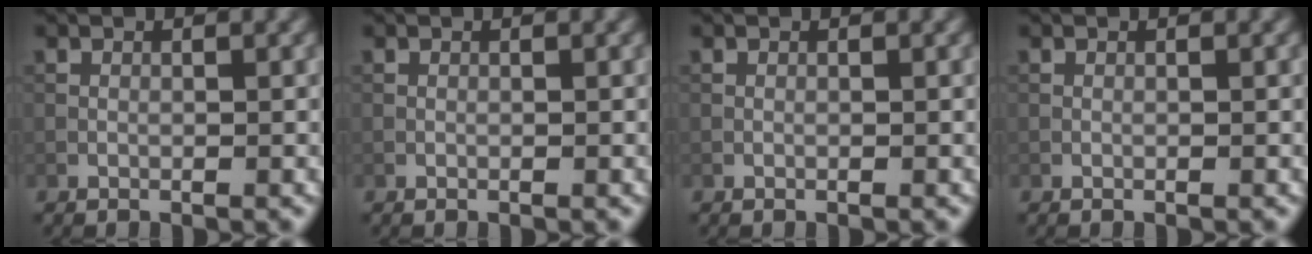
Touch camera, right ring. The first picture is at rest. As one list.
[{"total": 0.0}, {"total": 0.0}, {"total": 0.0}]